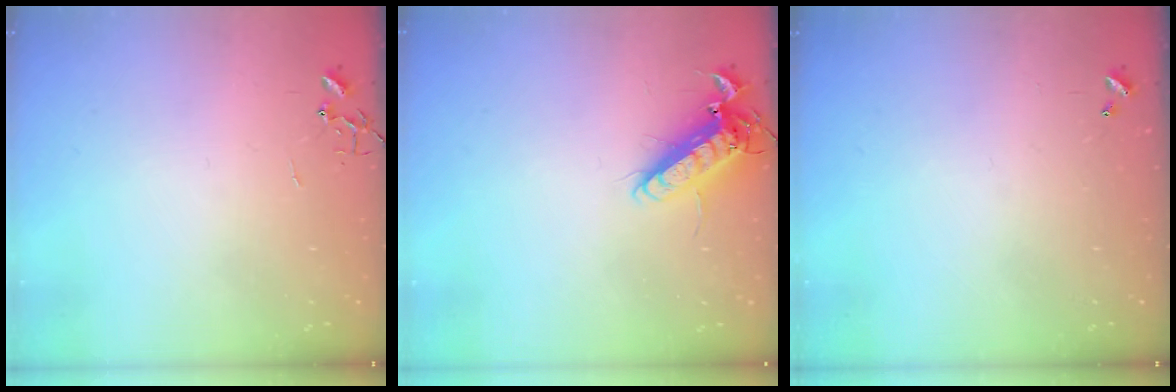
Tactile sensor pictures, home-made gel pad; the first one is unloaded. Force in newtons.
{"total": 13.2, "press": 13.0, "slide": 2.1}
{"total": 0.0}